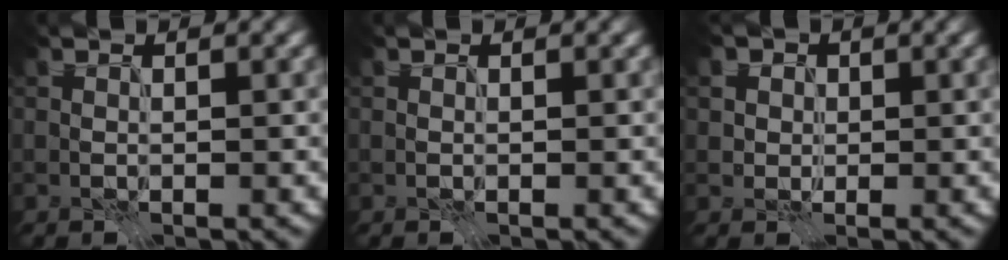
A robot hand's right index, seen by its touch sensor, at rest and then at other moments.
{"total": 0.0}
{"total": 2.0, "force": [1.0, 1.7, 0.4], "torque": [-0.008, -0.008, 0.025]}